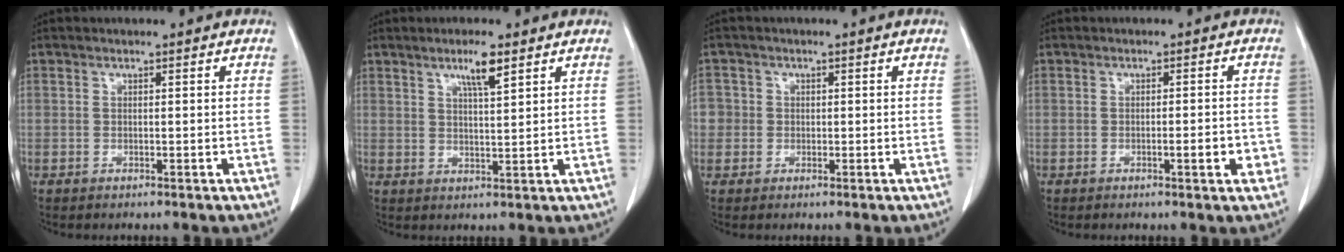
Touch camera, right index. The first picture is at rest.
{"total": 4.4, "force": [2.7, 0.2, 3.5], "torque": [-0.061, -0.003, 0.046]}
{"total": 2.6, "force": [-0.2, 2.6, 0.0], "torque": [0.014, 0.008, -0.008]}
{"total": 3.4, "force": [-1.2, 0.6, 3.1], "torque": [-0.040, 0.000, -0.015]}